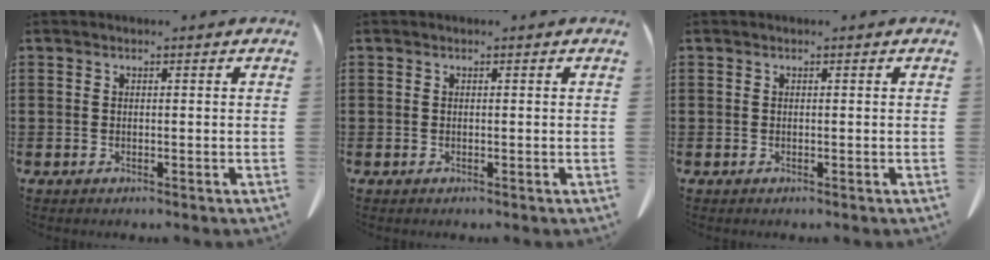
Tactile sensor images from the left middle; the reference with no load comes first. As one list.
[{"total": 0.0}, {"total": 0.0}]